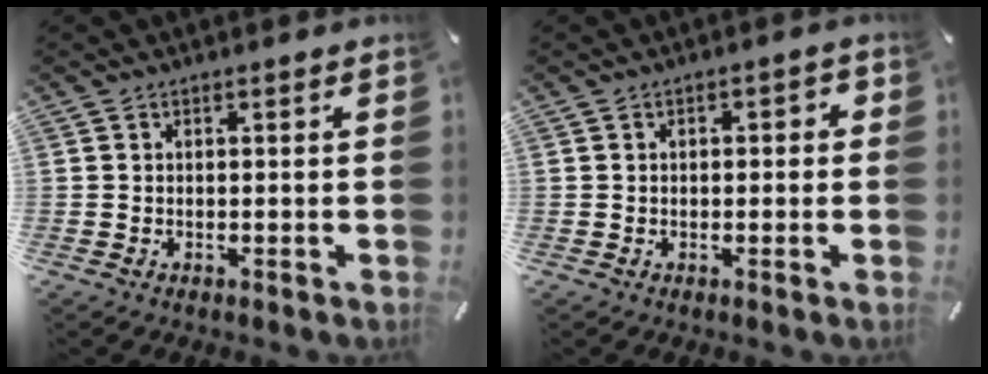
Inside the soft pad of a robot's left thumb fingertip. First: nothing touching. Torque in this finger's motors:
{"motor_torque": [-0.05, -0.20, -0.10, 0.17, -0.04]}